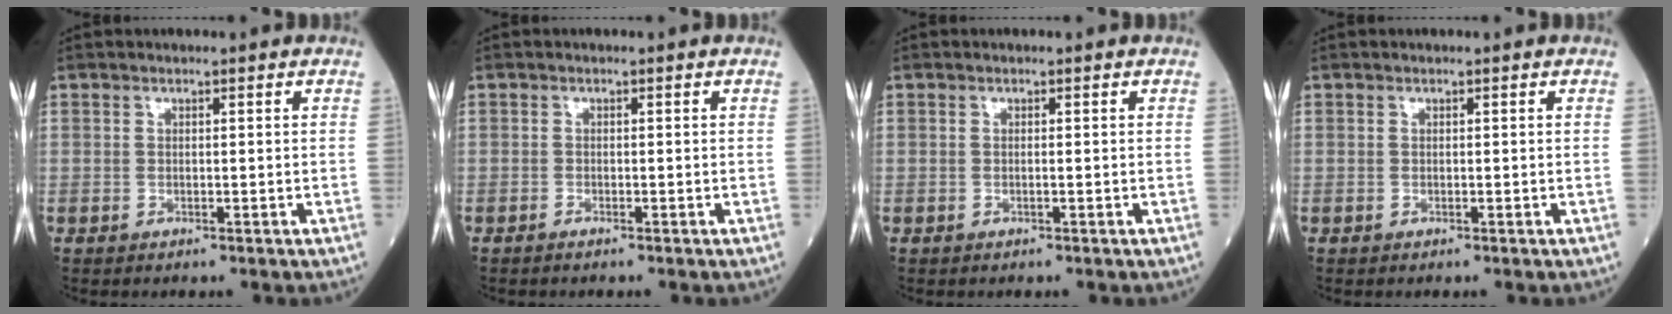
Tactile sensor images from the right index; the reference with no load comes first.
{"total": 0.0}
{"total": 0.0}
{"total": 0.0}